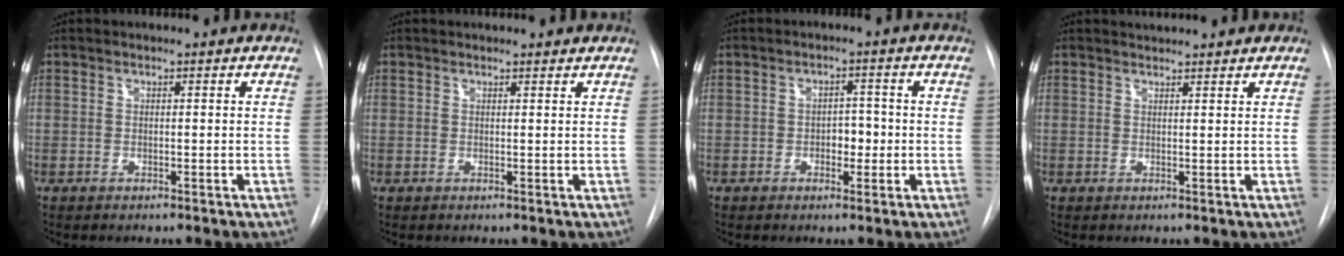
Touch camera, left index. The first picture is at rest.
{"total": 3.6, "force": [3.4, 0.7, 0.9], "torque": [-0.013, 0.011, 0.036]}
{"total": 2.9, "force": [-1.0, 1.7, 2.1], "torque": [-0.021, 0.001, -0.013]}
{"total": 3.6, "force": [3.4, 0.4, 0.9], "torque": [-0.016, 0.019, 0.043]}